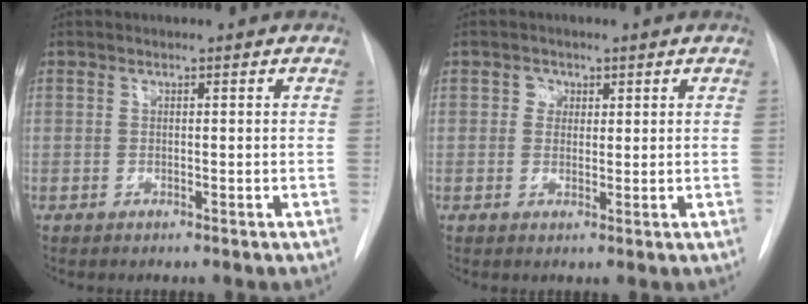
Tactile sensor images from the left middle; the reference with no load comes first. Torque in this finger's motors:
{"motor_torque": [-0.08, 0.04, 0.02, -0.01]}